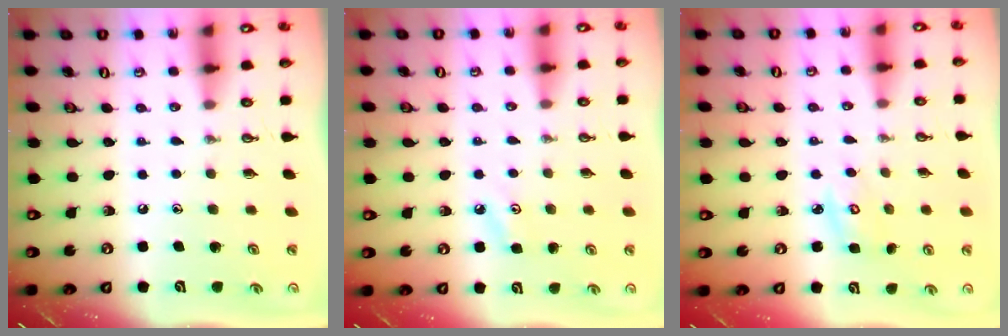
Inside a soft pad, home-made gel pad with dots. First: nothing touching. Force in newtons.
{"total": 3.5, "press": 3.4, "slide": 0.6}
{"total": 4.9, "press": 4.8, "slide": 0.6}